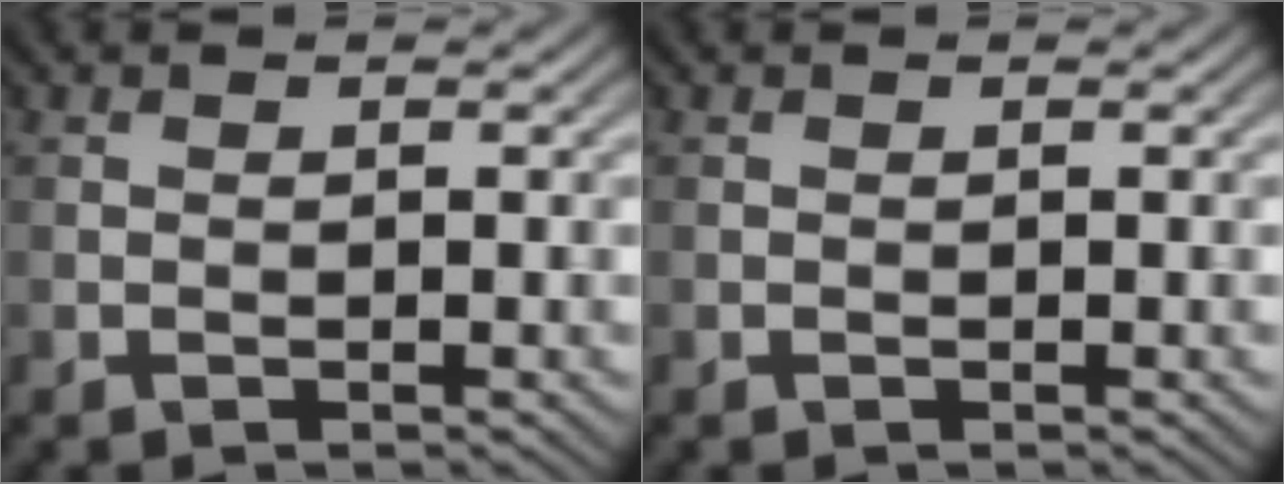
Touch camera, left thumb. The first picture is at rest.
{"total": 0.0}